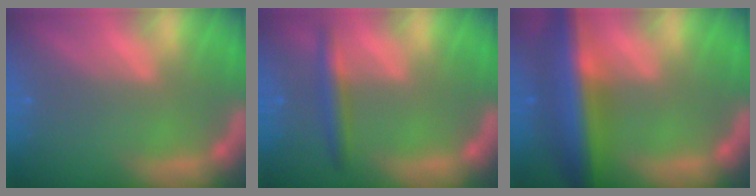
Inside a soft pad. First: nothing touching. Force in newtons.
{"total": 3.0}
{"total": 9.5}